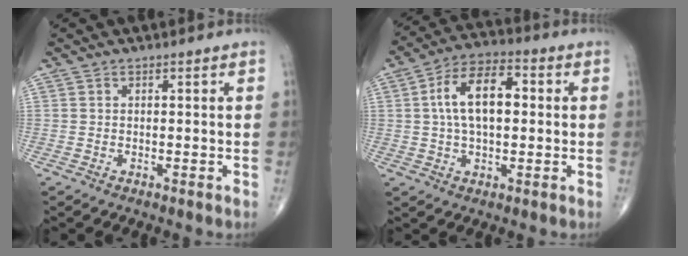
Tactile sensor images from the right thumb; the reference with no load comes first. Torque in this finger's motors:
{"motor_torque": [1.67, 2.11, 0.58, -0.37, 0.11]}